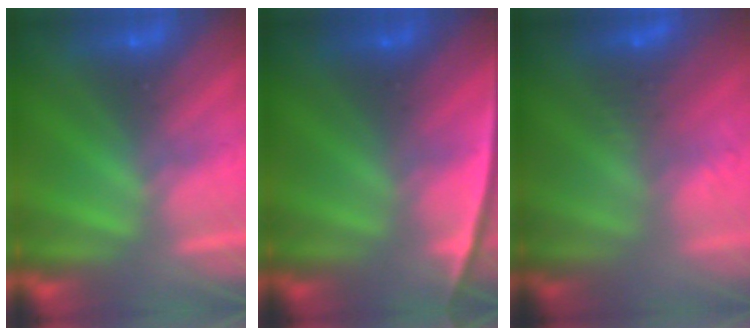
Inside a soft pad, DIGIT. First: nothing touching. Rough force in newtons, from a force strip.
{"total": 2.4}
{"total": 2.7}